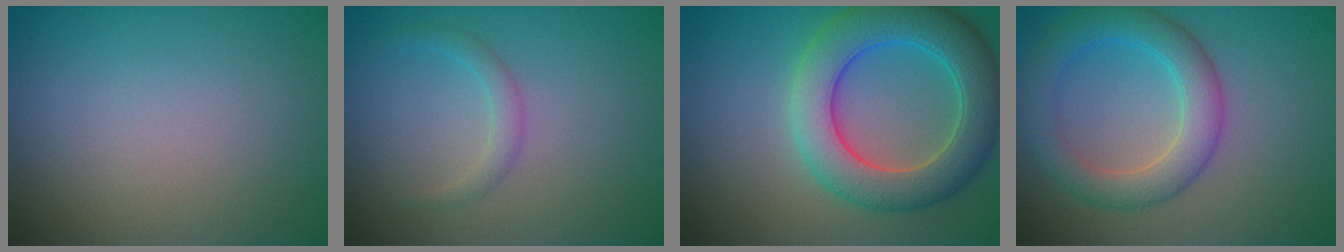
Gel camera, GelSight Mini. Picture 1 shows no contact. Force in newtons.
{"total": 1.4, "press": 1.4, "slide": 0.0}
{"total": 7.7, "press": 7.7, "slide": 0.2}
{"total": 4.7, "press": 4.7, "slide": 0.2}